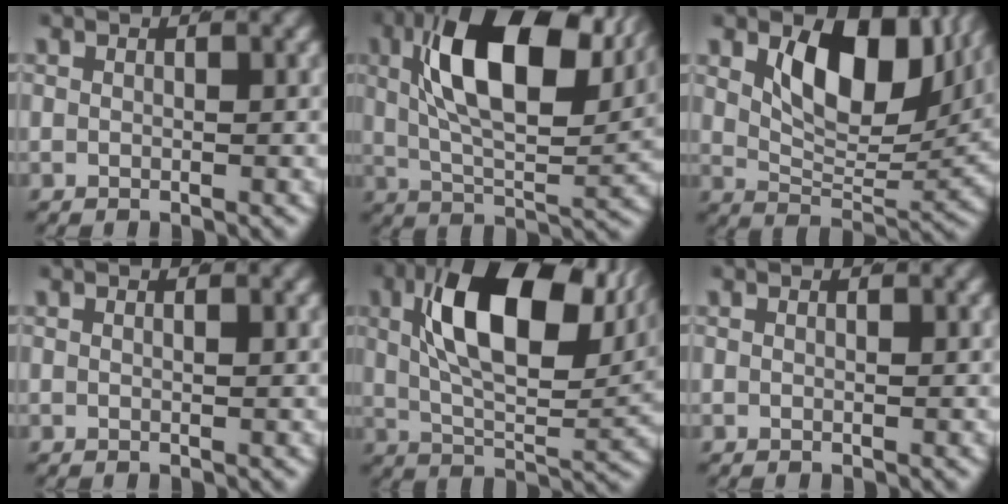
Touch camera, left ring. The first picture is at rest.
{"total": 11.5, "force": [4.7, 4.4, 9.5], "torque": [-0.169, -0.003, 0.077]}
{"total": 9.7, "force": [4.7, 4.7, 7.0], "torque": [-0.116, -0.008, 0.077]}
{"total": 0.7, "force": [0.2, -0.4, 0.4], "torque": [-0.006, -0.002, 0.006]}
{"total": 12.5, "force": [5.1, 5.2, 10.2], "torque": [-0.168, 0.005, 0.076]}
{"total": 0.0}